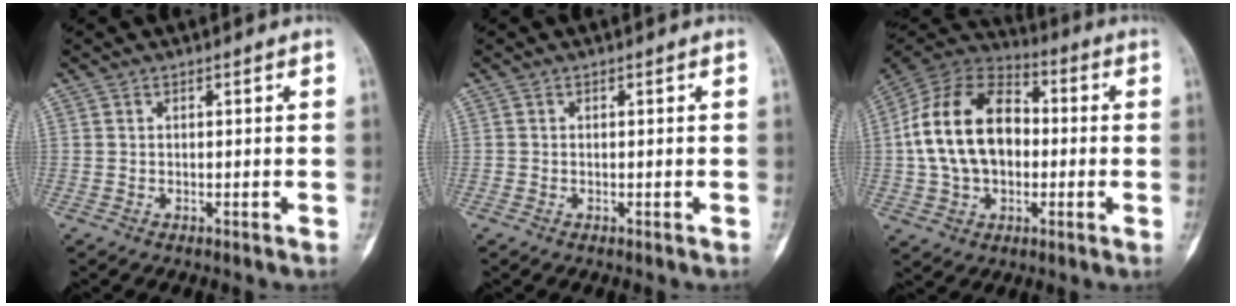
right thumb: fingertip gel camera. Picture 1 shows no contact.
{"total": 0.0}
{"total": 19.4, "force": [0.1, 13.3, 14.2], "torque": [-0.241, 0.028, -0.002]}